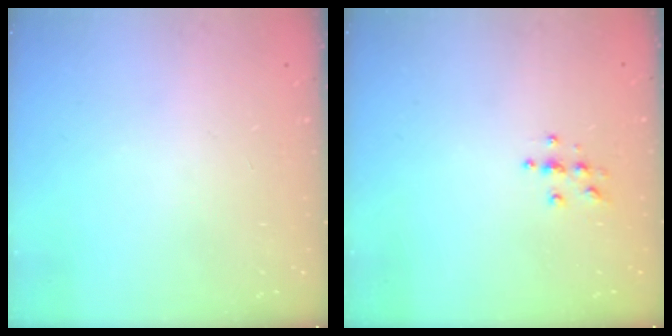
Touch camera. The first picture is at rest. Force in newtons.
{"total": 3.8, "press": 3.8, "slide": 0.5}